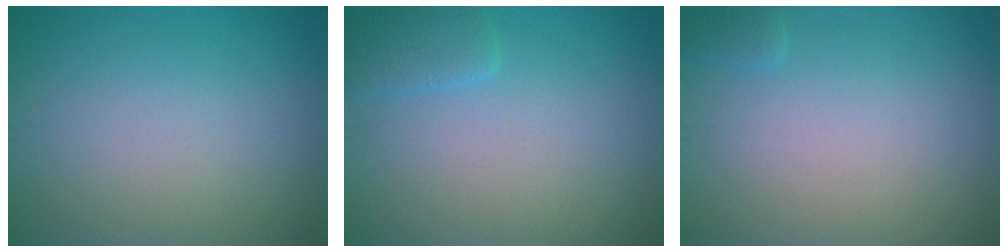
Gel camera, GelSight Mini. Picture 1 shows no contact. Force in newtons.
{"total": 1.9, "press": 1.8, "slide": 0.3}
{"total": 0.7, "press": 0.7, "slide": 0.1}